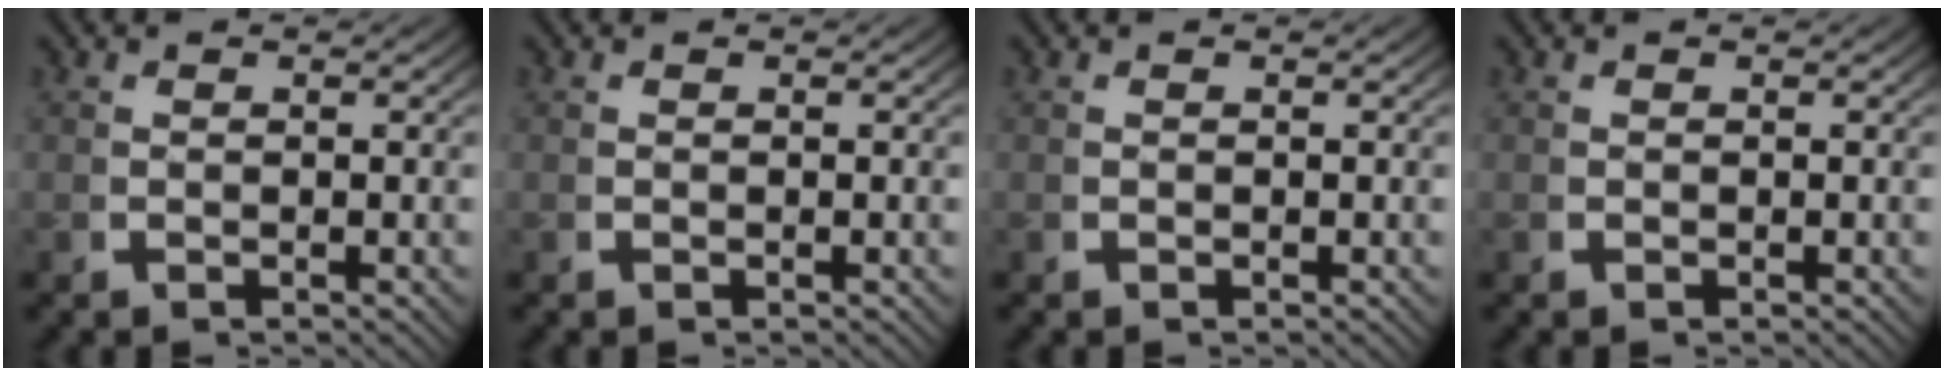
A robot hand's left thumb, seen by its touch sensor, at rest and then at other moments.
{"total": 0.0}
{"total": 0.0}
{"total": 0.0}